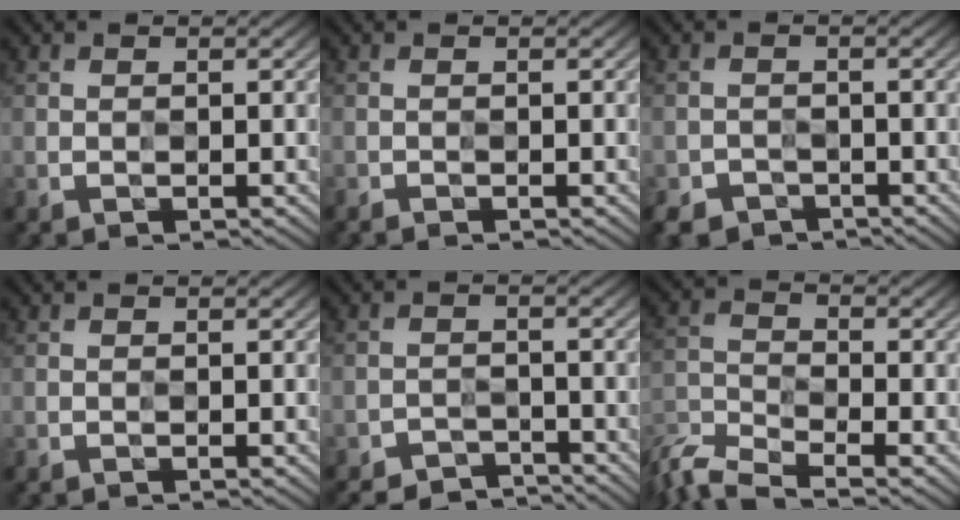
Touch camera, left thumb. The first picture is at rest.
{"total": 0.8, "force": [-0.7, -0.2, 0.4], "torque": [-0.008, -0.001, -0.015]}
{"total": 2.5, "force": [-2.0, 1.4, -0.2], "torque": [0.002, -0.005, -0.041]}
{"total": 0.0}
{"total": 3.3, "force": [-3.2, -0.1, -0.6], "torque": [0.005, 0.002, -0.066]}
{"total": 8.2, "force": [-6.8, 2.8, 3.6], "torque": [-0.094, -0.019, -0.138]}